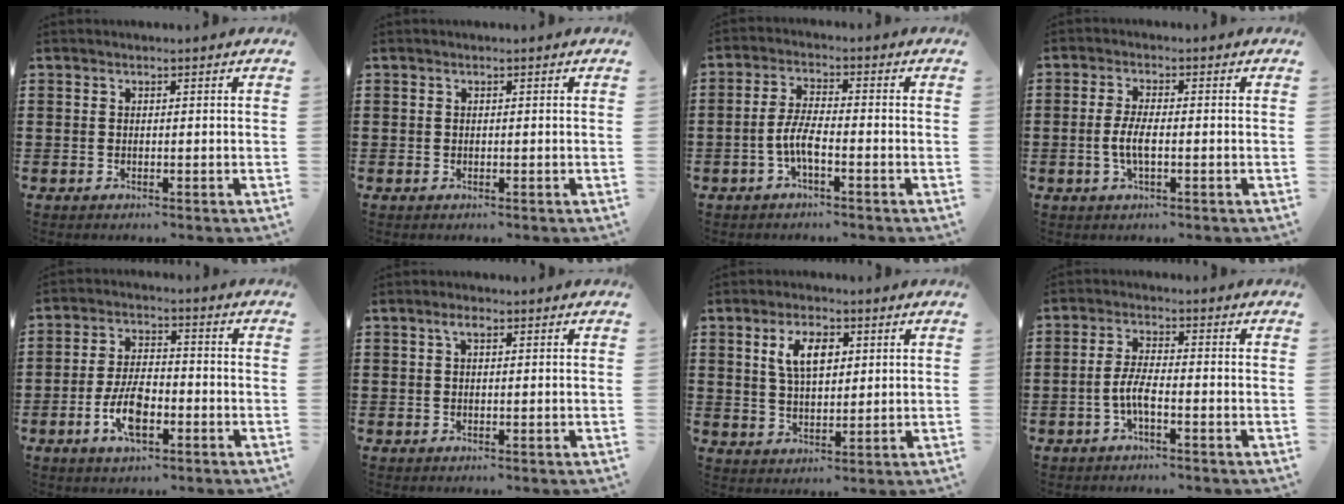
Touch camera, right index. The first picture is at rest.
{"total": 0.0}
{"total": 4.8, "force": [-1.9, 1.2, 4.3], "torque": [-0.108, -0.008, -0.045]}
{"total": 3.9, "force": [-0.8, 1.1, 3.7], "torque": [-0.086, -0.004, -0.023]}
{"total": 7.5, "force": [-2.8, 3.5, 6.1], "torque": [-0.134, 0.001, -0.056]}
{"total": 1.7, "force": [0.6, 0.8, 1.4], "torque": [-0.032, 0.007, 0.010]}
{"total": 6.1, "force": [2.1, 3.0, 4.9], "torque": [-0.098, 0.009, 0.034]}
{"total": 4.2, "force": [-1.6, 1.0, 3.8], "torque": [-0.094, -0.005, -0.039]}